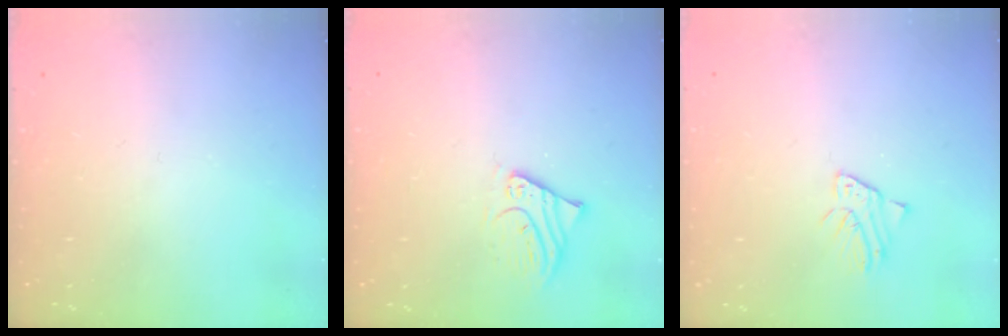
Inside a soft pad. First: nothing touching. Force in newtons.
{"total": 1.5, "press": 1.5, "slide": 0.1}
{"total": 1.8, "press": 1.7, "slide": 0.1}